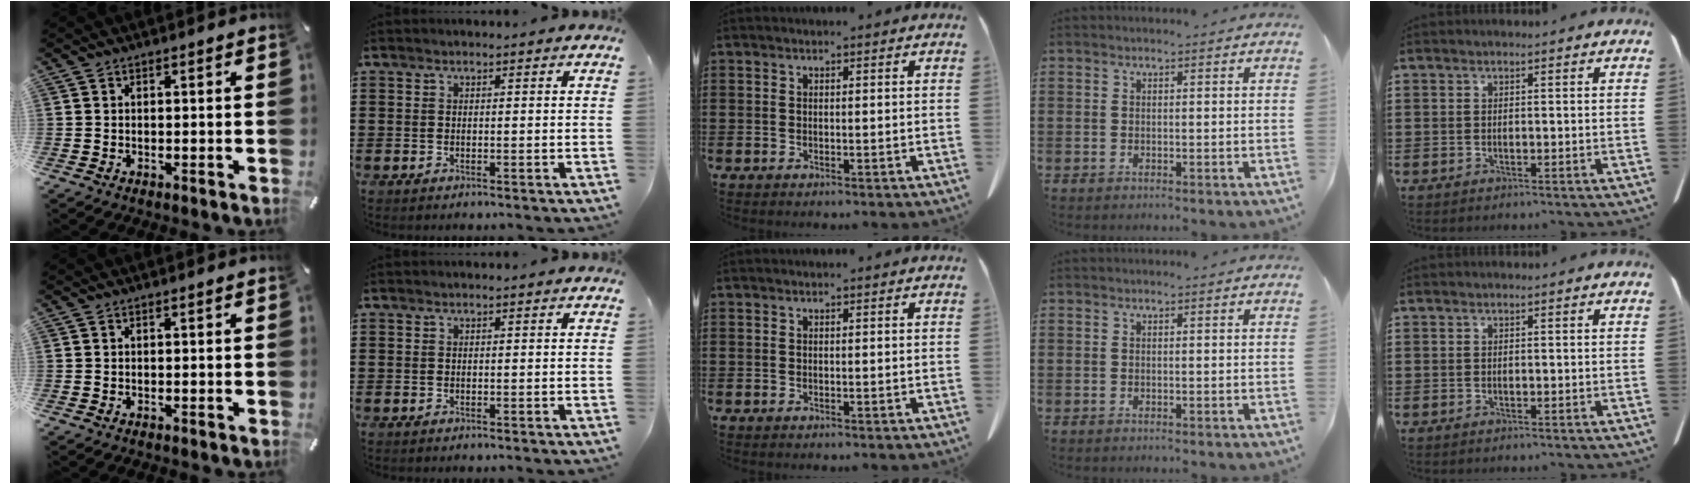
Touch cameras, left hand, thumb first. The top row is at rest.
{}